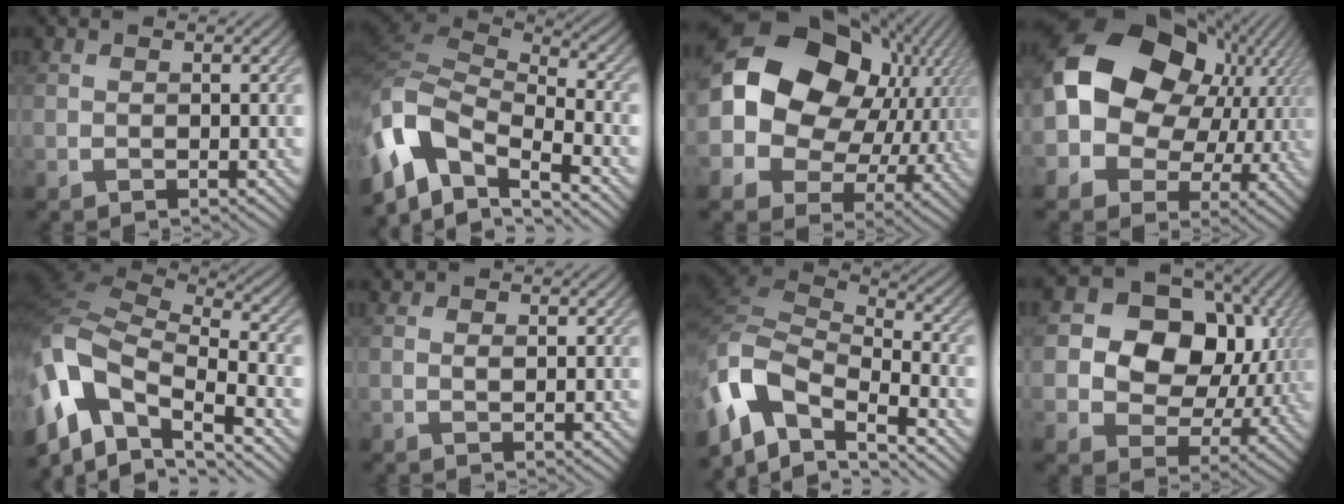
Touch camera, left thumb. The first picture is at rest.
{"total": 11.3, "force": [-4.4, 5.8, 8.7], "torque": [-0.210, -0.002, -0.095]}
{"total": 20.3, "force": [3.8, 16.0, 12.0], "torque": [-0.251, 0.001, 0.079]}
{"total": 18.7, "force": [2.7, 14.4, 11.7], "torque": [-0.211, 0.001, 0.053]}
{"total": 13.9, "force": [-4.3, 7.4, 11.0], "torque": [-0.278, -0.014, -0.071]}
{"total": 1.0, "force": [0.4, 0.5, 0.8], "torque": [-0.017, 0.000, 0.009]}
{"total": 11.2, "force": [-5.5, 5.4, 8.1], "torque": [-0.190, -0.008, -0.120]}
{"total": 14.7, "force": [3.2, 11.3, 8.9], "torque": [-0.153, 0.011, 0.052]}